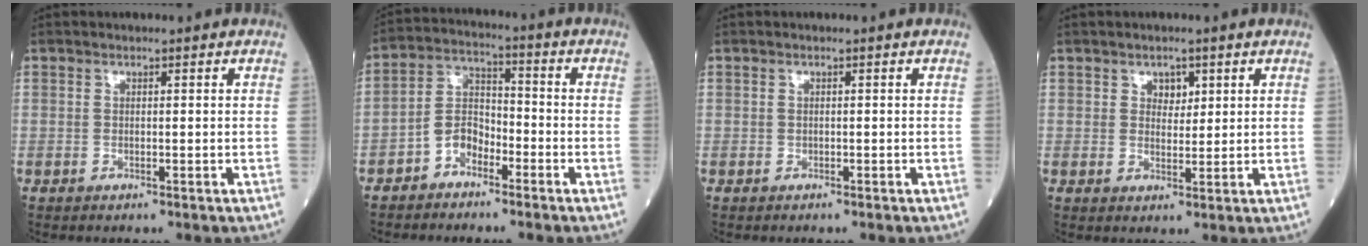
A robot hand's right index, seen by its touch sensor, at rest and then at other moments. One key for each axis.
{"total": 5.7, "fx": -3.4, "fy": 3.4, "fz": 3.0, "tx": -0.061, "ty": 0.015, "tz": -0.071}
{"total": 0.0}
{"total": 2.4, "fx": 1.2, "fy": 1.6, "fz": 1.4, "tx": -0.016, "ty": -0.001, "tz": 0.019}